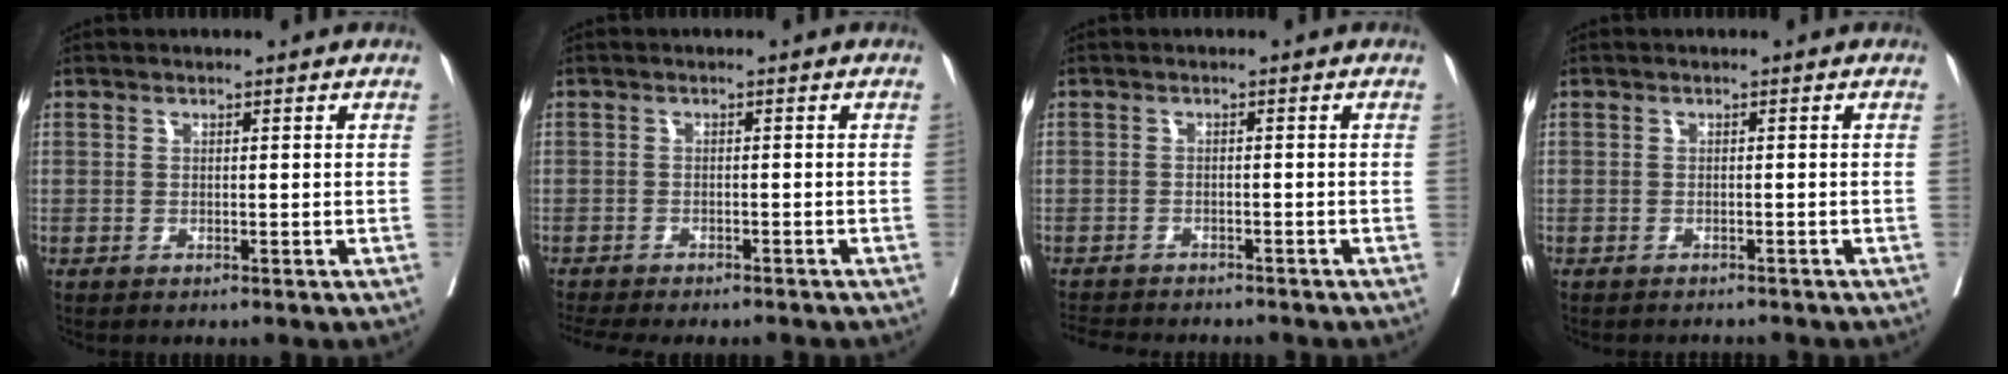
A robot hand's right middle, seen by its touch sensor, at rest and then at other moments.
{"total": 9.6, "force": [-8.7, 1.8, 3.6], "torque": [-0.052, -0.007, -0.117]}
{"total": 8.5, "force": [-7.8, 1.9, 2.8], "torque": [-0.045, -0.005, -0.107]}
{"total": 3.4, "force": [-3.3, 0.7, 0.5], "torque": [-0.001, -0.005, -0.042]}